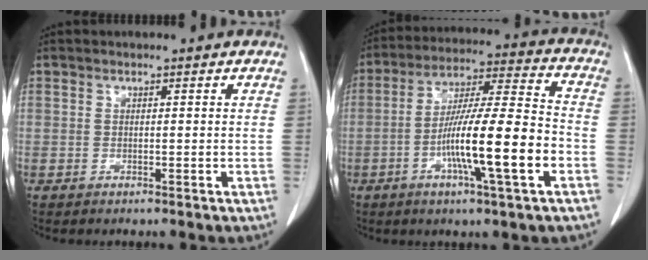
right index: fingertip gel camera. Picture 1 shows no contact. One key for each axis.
{"total": 15.6, "fx": -4.8, "fy": 0.5, "fz": 14.8, "tx": -0.260, "ty": -0.002, "tz": -0.084}